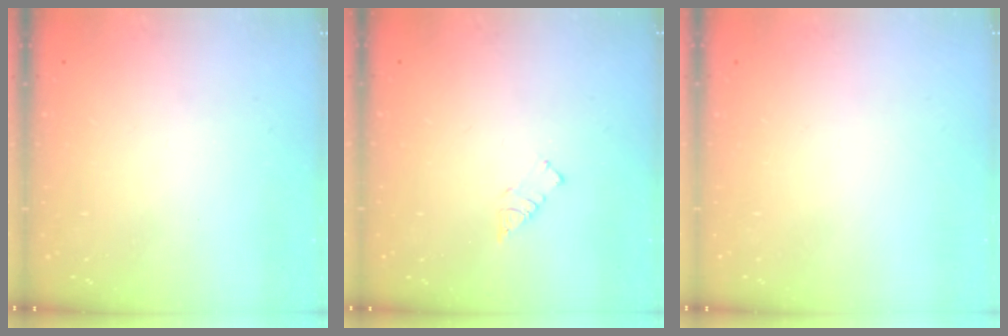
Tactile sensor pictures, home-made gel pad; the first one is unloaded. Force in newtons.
{"total": 3.7, "press": 3.6, "slide": 0.4}
{"total": 1.6, "press": 1.6, "slide": 0.1}